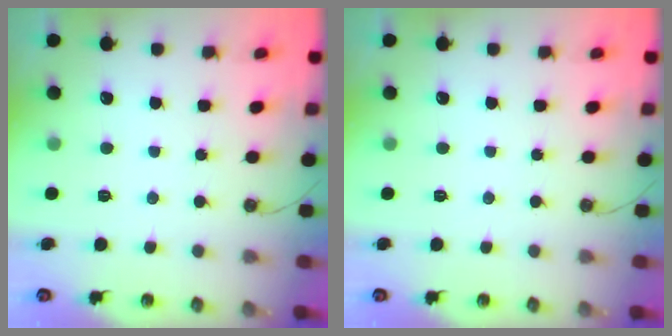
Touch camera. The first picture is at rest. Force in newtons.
{"total": 0.0}